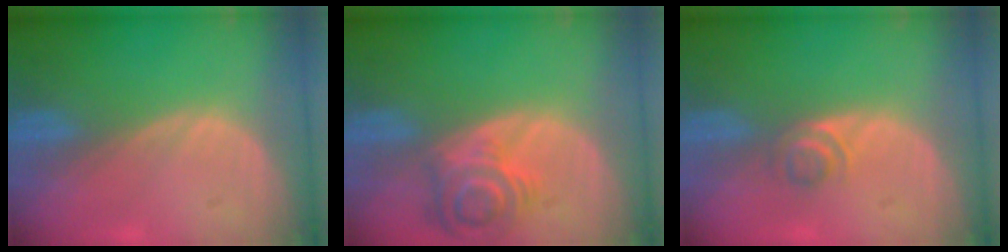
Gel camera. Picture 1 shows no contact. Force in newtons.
{"total": 7.1, "press": 6.5, "slide": 2.9}
{"total": 2.5, "press": 2.4, "slide": 0.8}